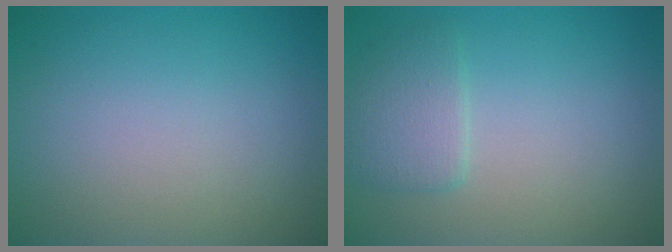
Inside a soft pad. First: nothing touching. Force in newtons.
{"total": 2.3, "press": 2.2, "slide": 0.3}